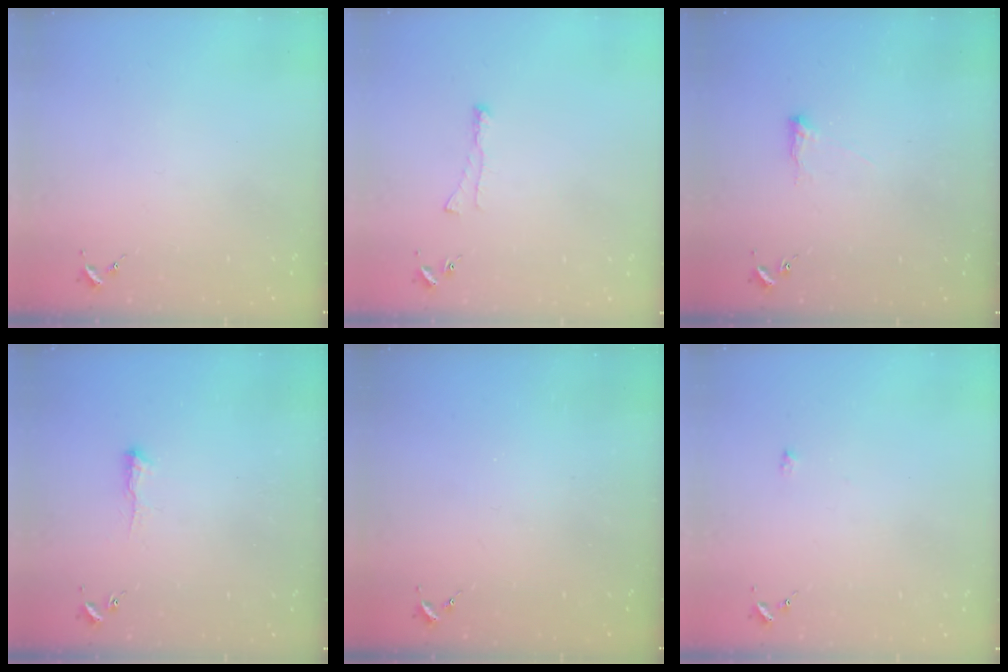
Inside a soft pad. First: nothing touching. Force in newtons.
{"total": 3.9, "press": 3.9, "slide": 0.5}
{"total": 4.7, "press": 4.6, "slide": 0.7}
{"total": 5.2, "press": 5.1, "slide": 0.7}
{"total": 0.0}
{"total": 4.3, "press": 4.3, "slide": 0.2}